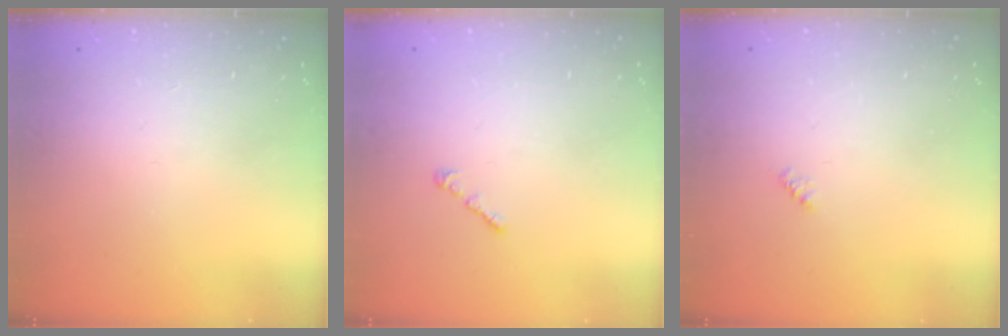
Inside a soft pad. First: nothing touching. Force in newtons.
{"total": 1.0, "press": 0.9, "slide": 0.5}
{"total": 2.4, "press": 2.4, "slide": 0.4}